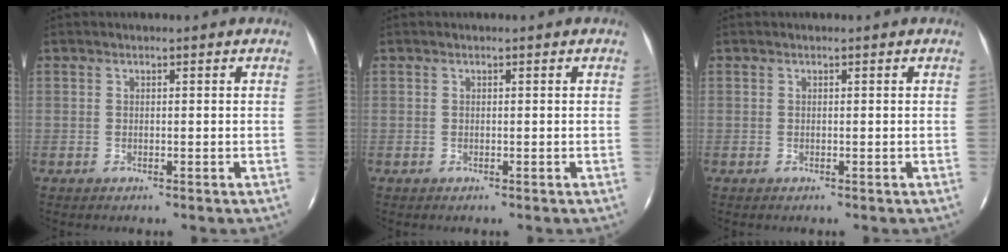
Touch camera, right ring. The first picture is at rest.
{"total": 0.0}
{"total": 0.0}